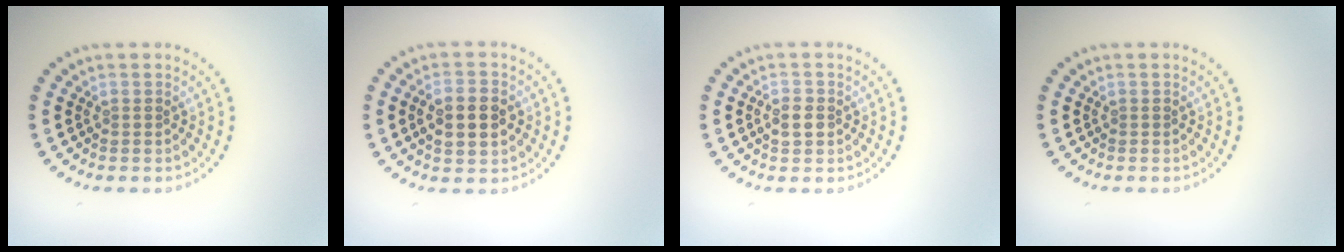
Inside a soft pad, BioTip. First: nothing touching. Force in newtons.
{"total": 4.2, "press": 4.2, "slide": 0.1}
{"total": 1.6, "press": 1.6, "slide": 0.0}
{"total": 0.0}